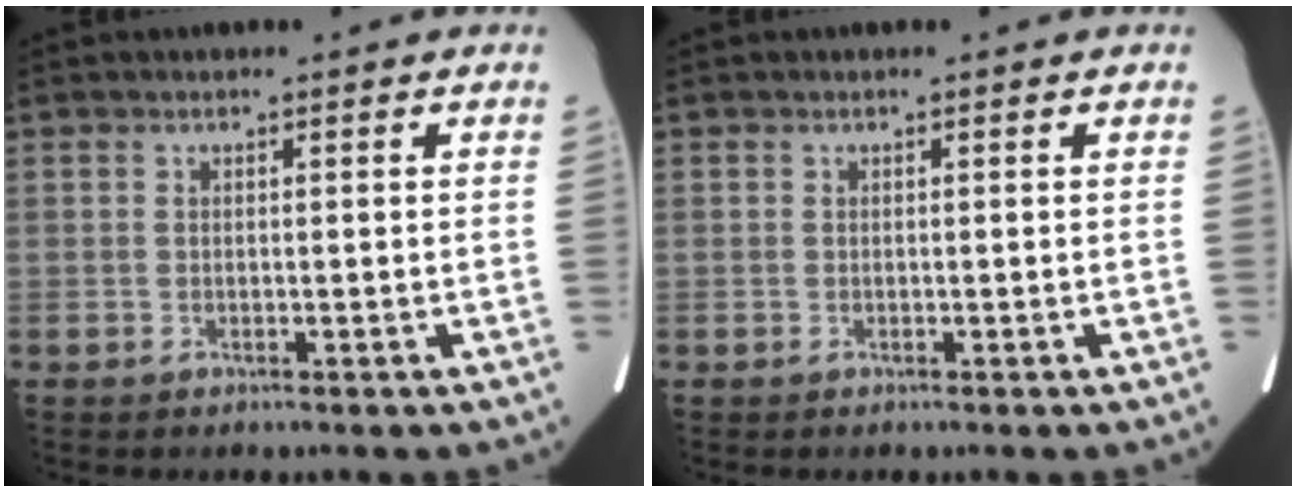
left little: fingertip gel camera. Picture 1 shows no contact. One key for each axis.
{"total": 0.0}